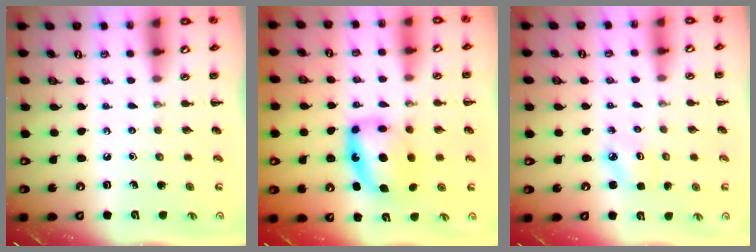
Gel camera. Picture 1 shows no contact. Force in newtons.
{"total": 9.5, "press": 9.2, "slide": 2.3}
{"total": 2.5, "press": 2.4, "slide": 0.6}